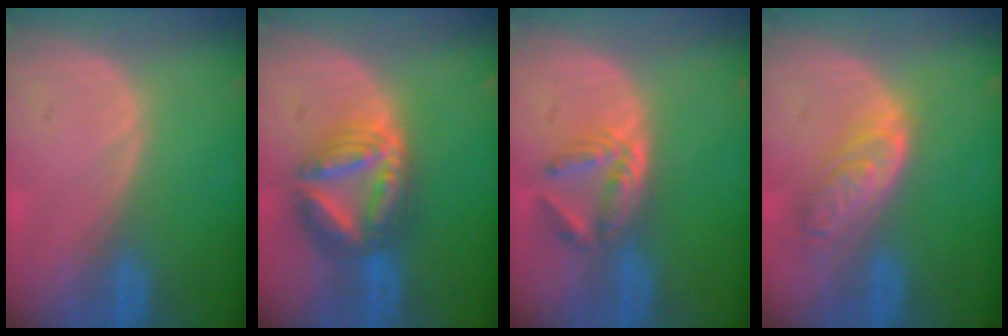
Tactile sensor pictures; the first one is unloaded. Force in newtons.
{"total": 8.5, "press": 8.4, "slide": 0.8}
{"total": 5.8, "press": 4.9, "slide": 3.1}
{"total": 6.3, "press": 5.6, "slide": 2.8}